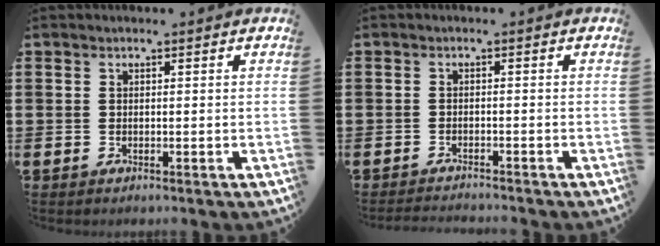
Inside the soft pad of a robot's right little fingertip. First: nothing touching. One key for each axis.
{"total": 1.4, "fx": -1.3, "fy": -0.1, "fz": 0.0, "tx": -0.002, "ty": 0.002, "tz": -0.027}